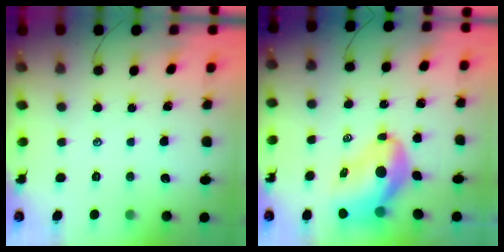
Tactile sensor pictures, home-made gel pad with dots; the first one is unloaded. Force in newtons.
{"total": 10.8, "press": 10.3, "slide": 3.1}